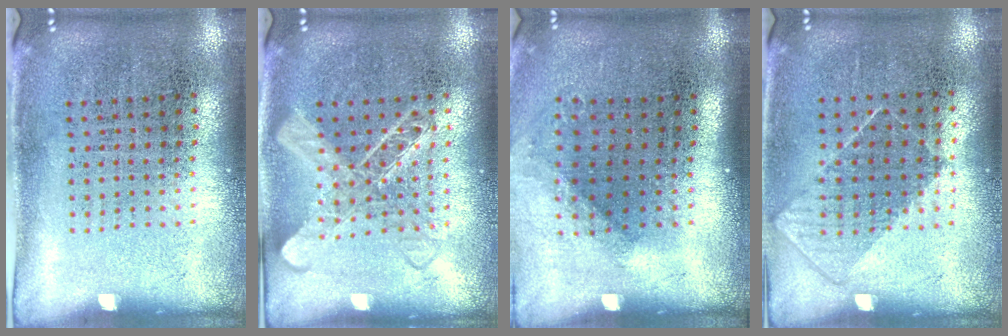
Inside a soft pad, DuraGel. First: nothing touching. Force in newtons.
{"total": 2.6, "press": 2.6, "slide": 0.4}
{"total": 1.3, "press": 0.9, "slide": 0.8}
{"total": 0.8, "press": 0.7, "slide": 0.4}